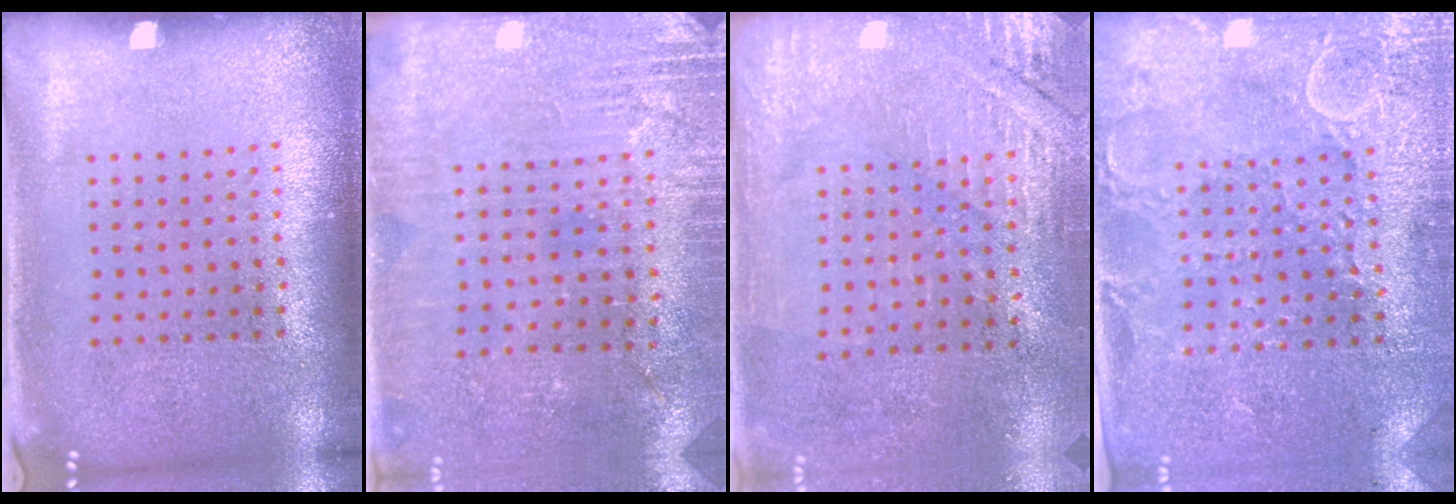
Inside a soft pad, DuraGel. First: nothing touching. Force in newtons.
{"total": 2.8, "press": 2.7, "slide": 0.8}
{"total": 2.8, "press": 2.6, "slide": 1.0}
{"total": 2.9, "press": 2.9, "slide": 0.4}